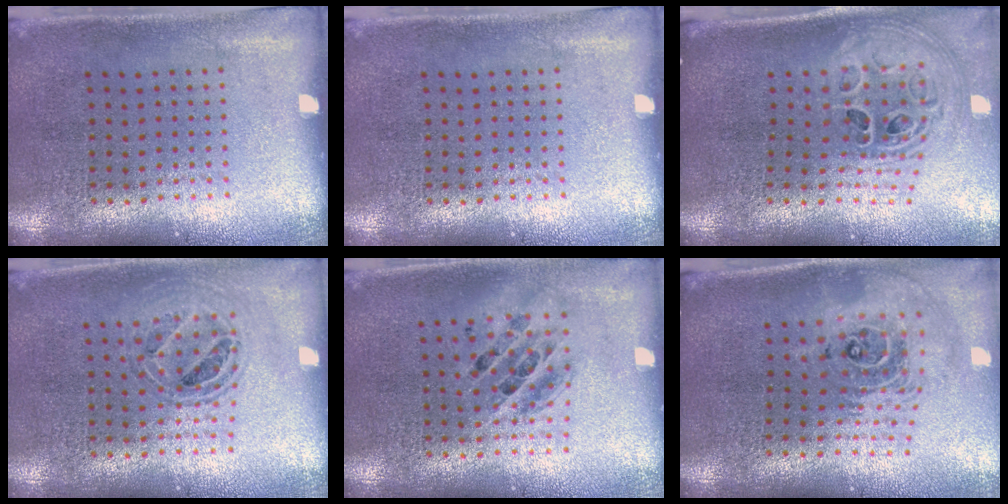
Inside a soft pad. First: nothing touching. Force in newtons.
{"total": 0.0}
{"total": 1.9, "press": 1.5, "slide": 1.1}
{"total": 0.8, "press": 0.8, "slide": 0.0}
{"total": 1.4, "press": 1.3, "slide": 0.7}
{"total": 2.4, "press": 1.8, "slide": 1.6}